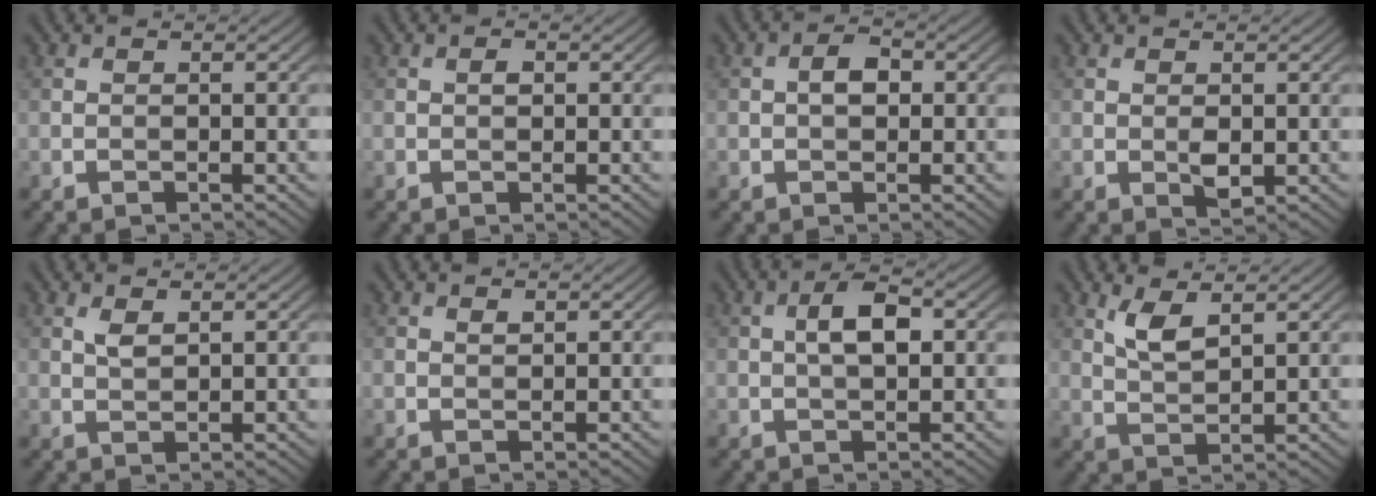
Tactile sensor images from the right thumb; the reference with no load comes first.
{"total": 0.8, "force": [0.1, 0.5, 0.6], "torque": [-0.011, 0.001, 0.001]}
{"total": 2.6, "force": [0.1, 1.7, 2.0], "torque": [-0.036, 0.004, -0.003]}
{"total": 1.6, "force": [0.0, 0.8, 1.3], "torque": [-0.025, -0.005, 0.002]}
{"total": 1.7, "force": [0.9, 0.7, 1.3], "torque": [-0.033, -0.001, 0.023]}
{"total": 0.8, "force": [0.5, 0.3, 0.4], "torque": [-0.008, -0.004, 0.011]}
{"total": 4.4, "force": [0.6, 1.9, 3.9], "torque": [-0.077, 0.007, 0.008]}
{"total": 3.8, "force": [2.2, 1.2, 2.9], "torque": [-0.070, -0.004, 0.047]}